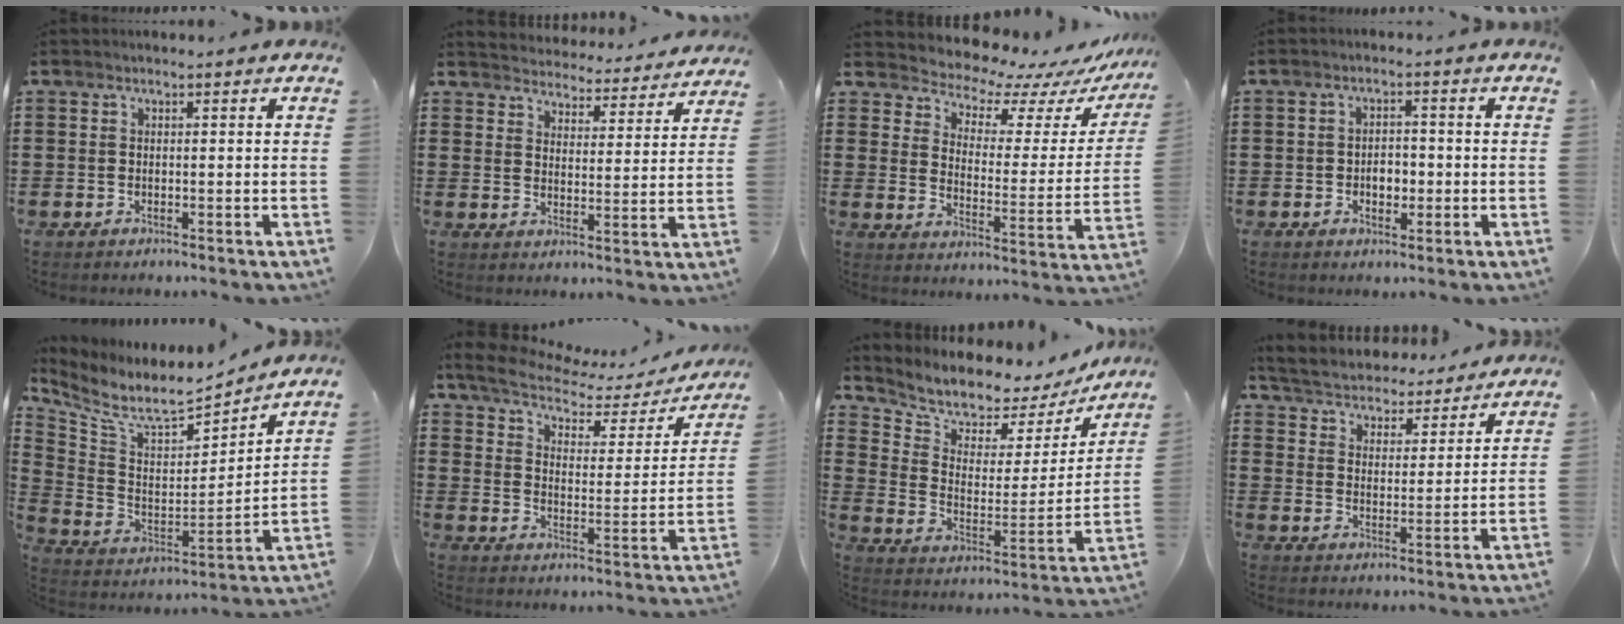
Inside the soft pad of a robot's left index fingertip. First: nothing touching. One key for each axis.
{"total": 4.4, "fx": 4.4, "fy": -0.1, "fz": -0.6, "tx": -0.006, "ty": -0.042, "tz": 0.071}
{"total": 5.7, "fx": 5.4, "fy": 1.5, "fz": 0.7, "tx": -0.031, "ty": -0.056, "tz": 0.087}
{"total": 2.9, "fx": -0.7, "fy": 1.8, "fz": 2.2, "tx": -0.036, "ty": 0.001, "tz": -0.017}
{"total": 7.8, "fx": 6.8, "fy": 1.8, "fz": 3.3, "tx": -0.100, "ty": -0.050, "tz": 0.115}
{"total": 5.3, "fx": 4.3, "fy": 2.0, "fz": 2.4, "tx": -0.070, "ty": -0.018, "tz": 0.069}
{"total": 6.0, "fx": 5.7, "fy": 1.8, "fz": 0.5, "tx": -0.042, "ty": -0.053, "tz": 0.092}
{"total": 4.6, "fx": 4.6, "fy": 0.3, "fz": 0.0, "tx": -0.027, "ty": -0.034, "tz": 0.074}